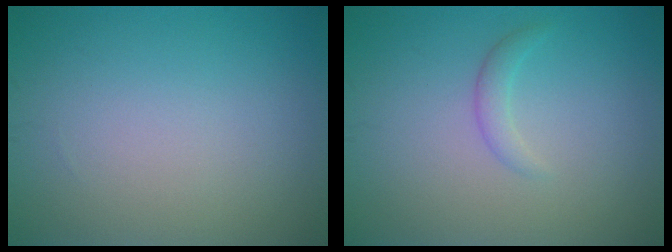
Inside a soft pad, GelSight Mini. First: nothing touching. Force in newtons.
{"total": 1.3, "press": 1.3, "slide": 0.0}